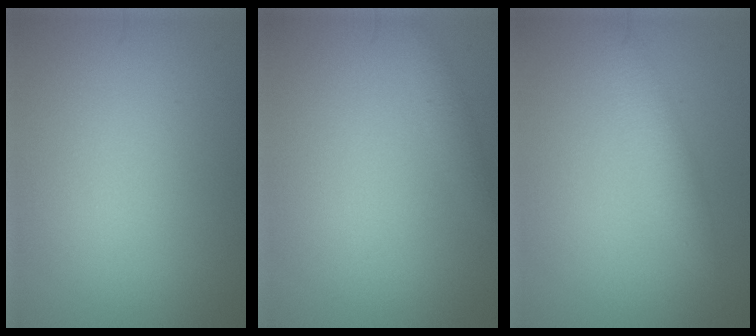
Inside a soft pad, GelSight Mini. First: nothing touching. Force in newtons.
{"total": 0.8, "press": 0.8, "slide": 0.2}
{"total": 2.1, "press": 2.1, "slide": 0.0}